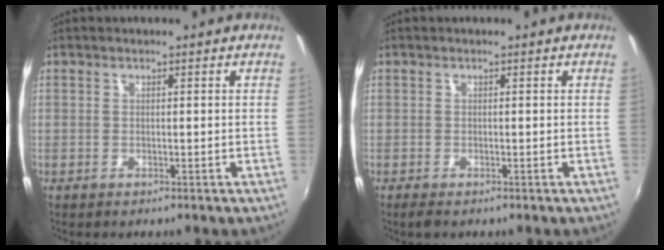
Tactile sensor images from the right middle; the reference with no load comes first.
{"total": 1.2, "force": [-0.9, 0.4, 0.7], "torque": [-0.016, -0.006, -0.016]}